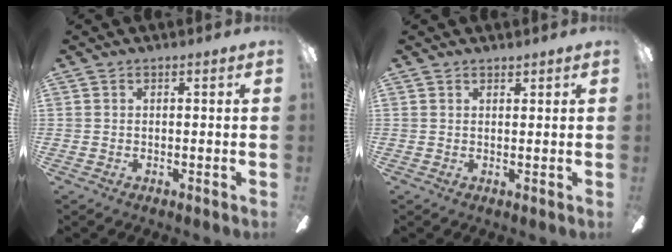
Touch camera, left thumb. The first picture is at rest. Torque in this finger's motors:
{"motor_torque": [0.16, 0.02, -0.58, 0.10, -0.01]}